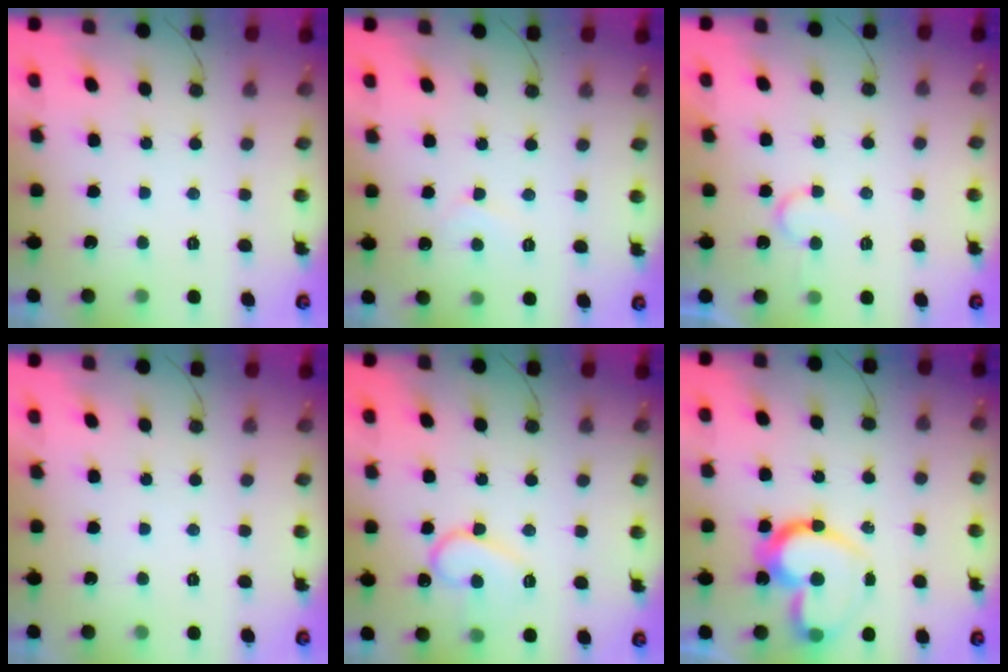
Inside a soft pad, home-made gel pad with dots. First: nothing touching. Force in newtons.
{"total": 4.6, "press": 4.6, "slide": 0.5}
{"total": 5.1, "press": 5.1, "slide": 0.4}
{"total": 1.7, "press": 1.7, "slide": 0.1}
{"total": 11.7, "press": 11.7, "slide": 1.1}
{"total": 17.3, "press": 17.3, "slide": 1.3}